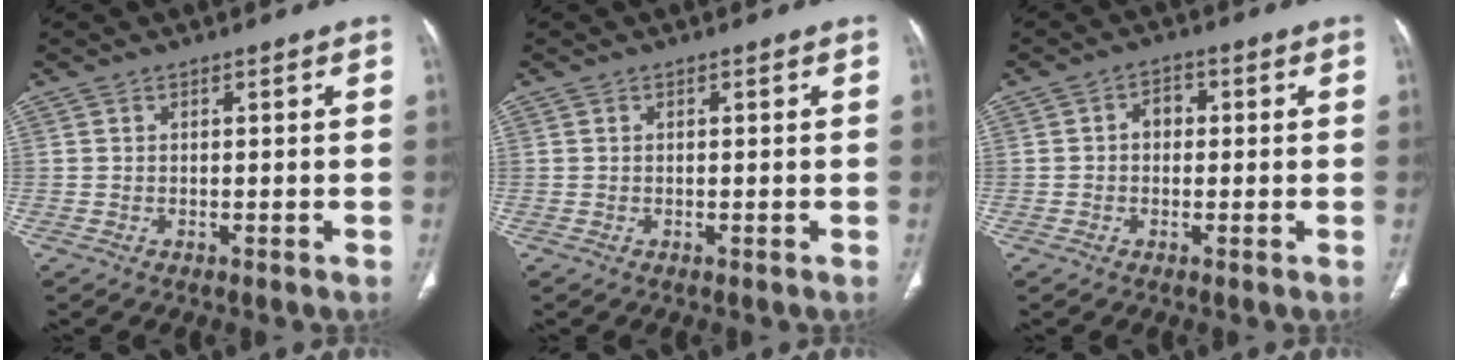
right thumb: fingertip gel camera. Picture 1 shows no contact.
{"total": 0.0}
{"total": 3.1, "force": [0.1, 2.4, 1.9], "torque": [-0.017, 0.014, -0.005]}